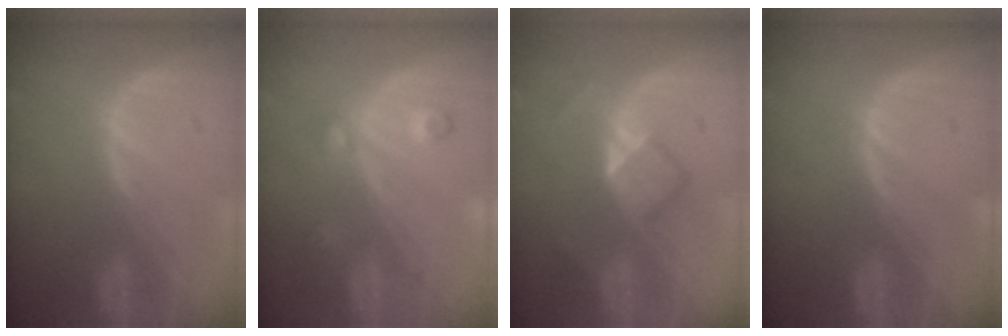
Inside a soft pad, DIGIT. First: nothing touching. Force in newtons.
{"total": 3.5, "press": 3.3, "slide": 1.2}
{"total": 5.4, "press": 4.6, "slide": 2.8}
{"total": 0.0}